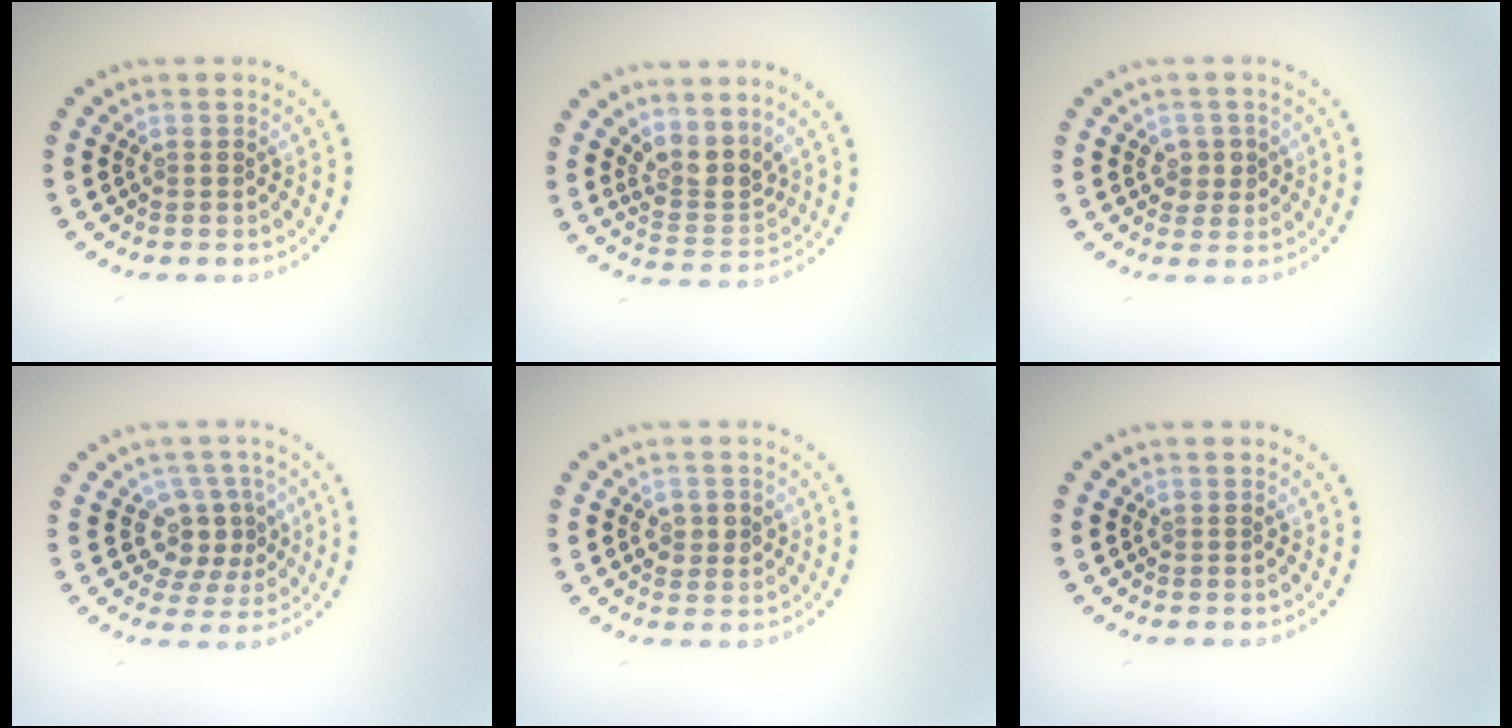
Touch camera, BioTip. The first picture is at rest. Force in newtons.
{"total": 3.2, "press": 2.5, "slide": 2.0}
{"total": 1.8, "press": 1.8, "slide": 0.4}
{"total": 3.3, "press": 2.7, "slide": 1.8}
{"total": 1.8, "press": 1.8, "slide": 0.0}
{"total": 0.0}